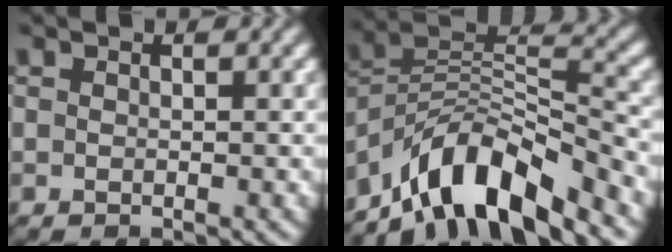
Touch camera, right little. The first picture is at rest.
{"total": 11.4, "force": [-4.6, 7.0, 7.6], "torque": [-0.121, -0.031, -0.065]}